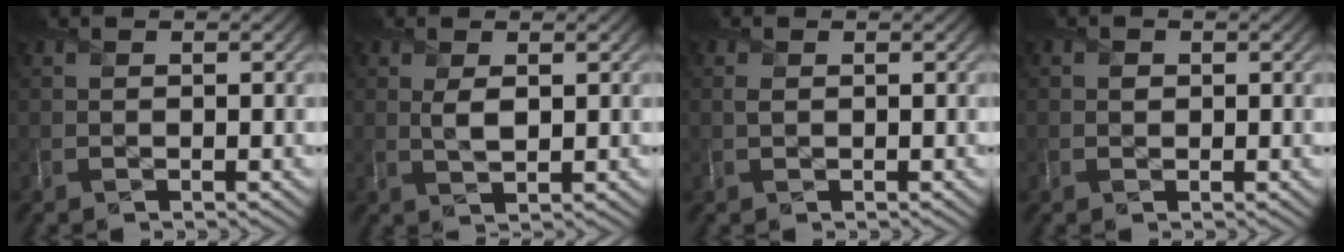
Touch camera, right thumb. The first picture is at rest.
{"total": 2.4, "force": [0.6, 1.1, 2.0], "torque": [-0.044, -0.005, 0.012]}
{"total": 0.7, "force": [0.2, 0.5, 0.5], "torque": [-0.014, -0.001, 0.001]}
{"total": 1.0, "force": [0.1, 0.9, 0.3], "torque": [-0.002, -0.005, -0.002]}